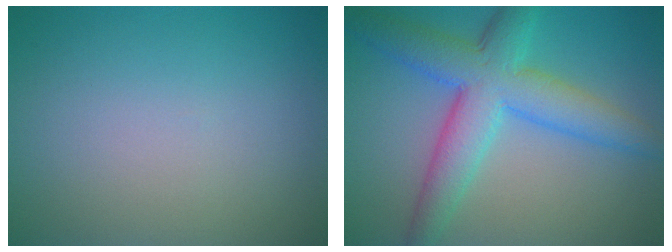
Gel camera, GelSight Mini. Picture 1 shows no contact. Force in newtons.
{"total": 7.6, "press": 7.6, "slide": 0.1}